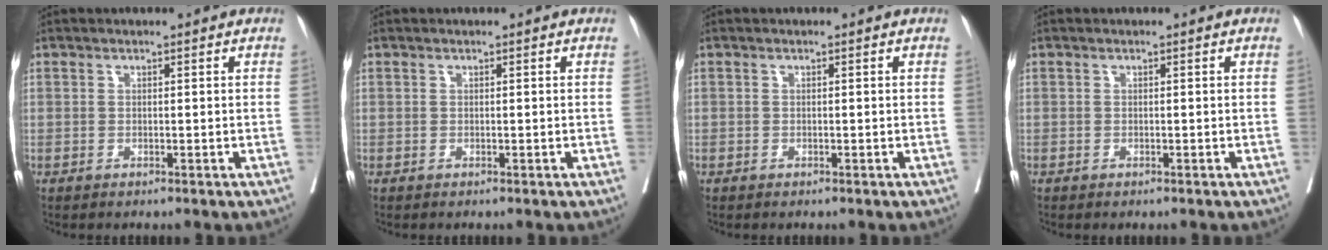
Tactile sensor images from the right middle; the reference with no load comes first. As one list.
[{"total": 0.0}, {"total": 0.8, "force": [-0.2, 0.8, -0.1], "torque": [0.009, 0.008, -0.008]}, {"total": 0.0}]